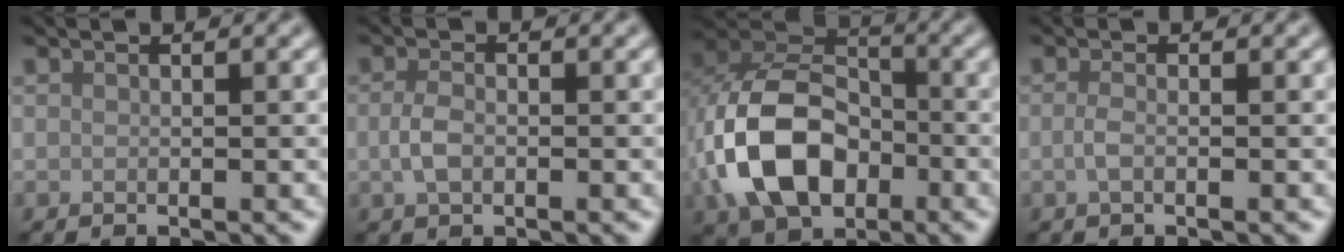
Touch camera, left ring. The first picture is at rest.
{"total": 2.1, "force": [-0.4, 1.2, 1.6], "torque": [-0.037, 0.000, -0.010]}
{"total": 10.4, "force": [-2.6, 7.1, 7.1], "torque": [-0.152, 0.004, -0.058]}
{"total": 1.3, "force": [-0.3, 0.5, 1.1], "torque": [-0.026, -0.001, -0.009]}